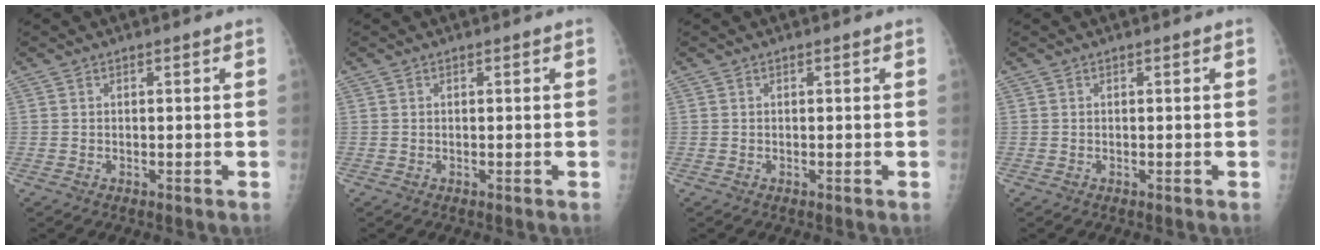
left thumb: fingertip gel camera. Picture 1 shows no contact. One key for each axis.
{"total": 0.0}
{"total": 0.0}
{"total": 0.0}